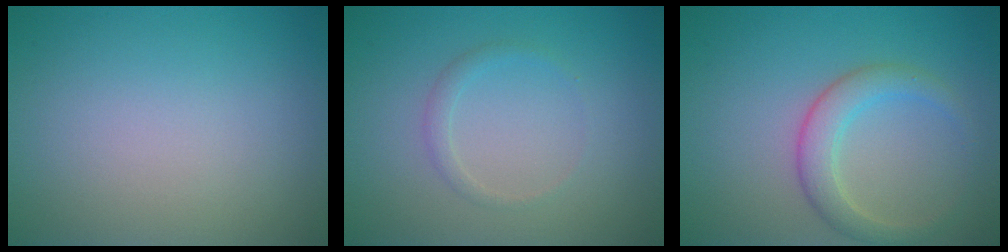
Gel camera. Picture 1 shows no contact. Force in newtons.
{"total": 1.1, "press": 1.1, "slide": 0.0}
{"total": 3.1, "press": 3.1, "slide": 0.2}